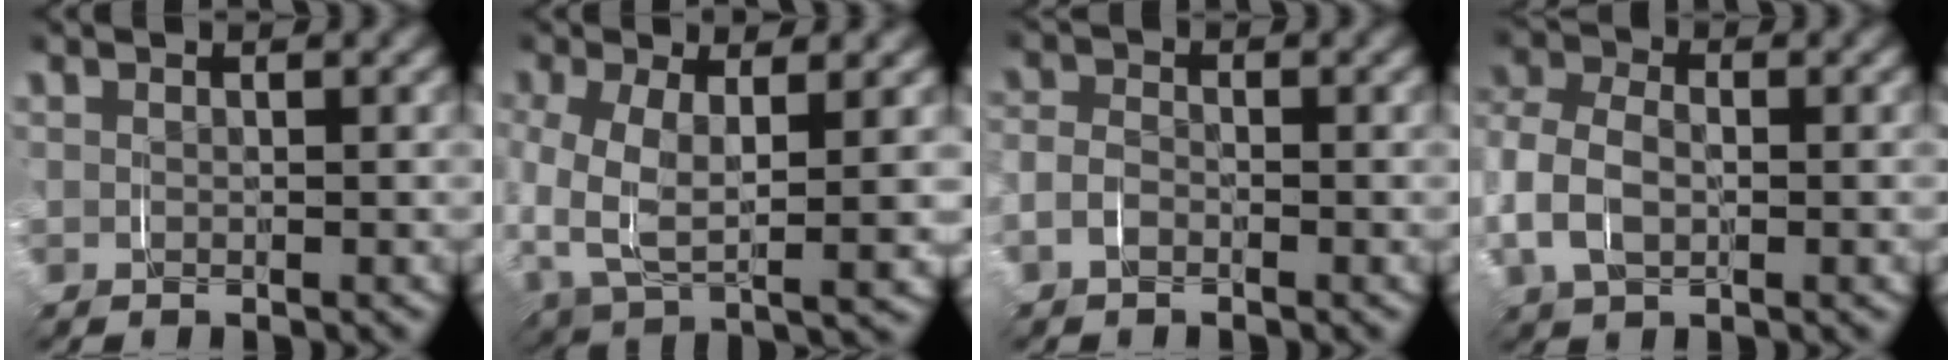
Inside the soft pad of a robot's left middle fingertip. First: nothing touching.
{"total": 2.3, "force": [0.5, 0.6, 2.2], "torque": [-0.043, -0.006, 0.006]}
{"total": 1.4, "force": [-1.1, 0.4, -0.7], "torque": [0.007, -0.002, -0.026]}
{"total": 2.0, "force": [-0.7, 1.6, 0.8], "torque": [-0.027, -0.003, -0.016]}